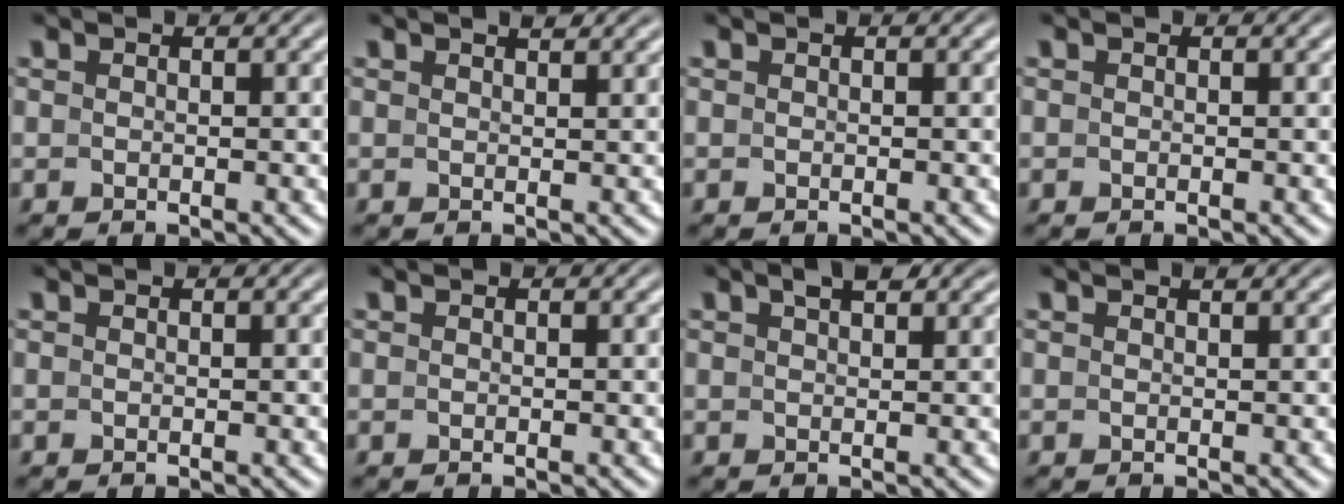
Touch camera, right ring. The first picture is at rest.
{"total": 1.0, "force": [0.8, -0.5, 0.3], "torque": [0.002, -0.001, 0.017]}
{"total": 0.0}
{"total": 0.0}
{"total": 0.0}
{"total": 0.0}
{"total": 1.8, "force": [1.3, 0.2, 1.3], "torque": [-0.009, 0.006, 0.023]}
{"total": 0.5, "force": [0.4, -0.3, 0.1], "torque": [0.002, -0.001, 0.009]}